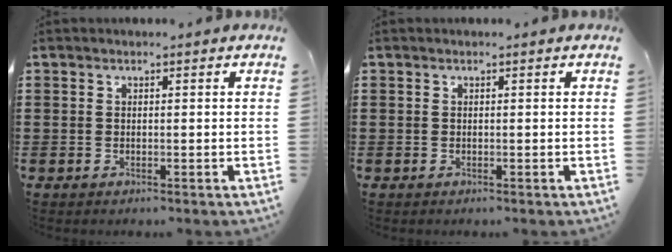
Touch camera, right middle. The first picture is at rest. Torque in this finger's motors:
{"motor_torque": [-0.03, -0.10, 0.00, 0.02]}